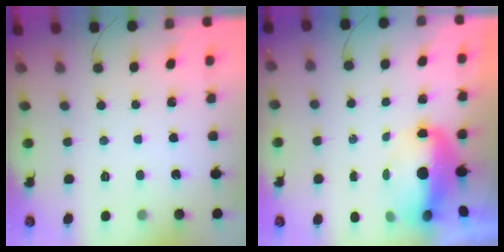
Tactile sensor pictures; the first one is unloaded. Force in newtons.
{"total": 6.8, "press": 6.7, "slide": 1.1}